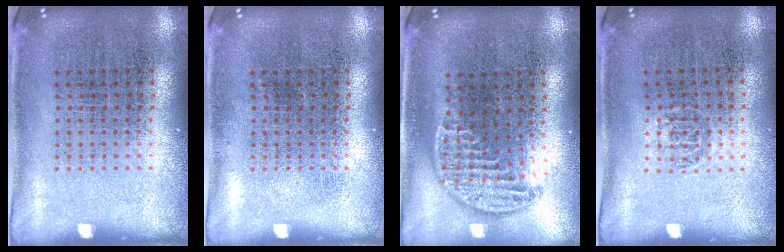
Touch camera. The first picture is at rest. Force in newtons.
{"total": 0.0}
{"total": 1.2, "press": 1.0, "slide": 0.7}
{"total": 0.6, "press": 0.4, "slide": 0.4}